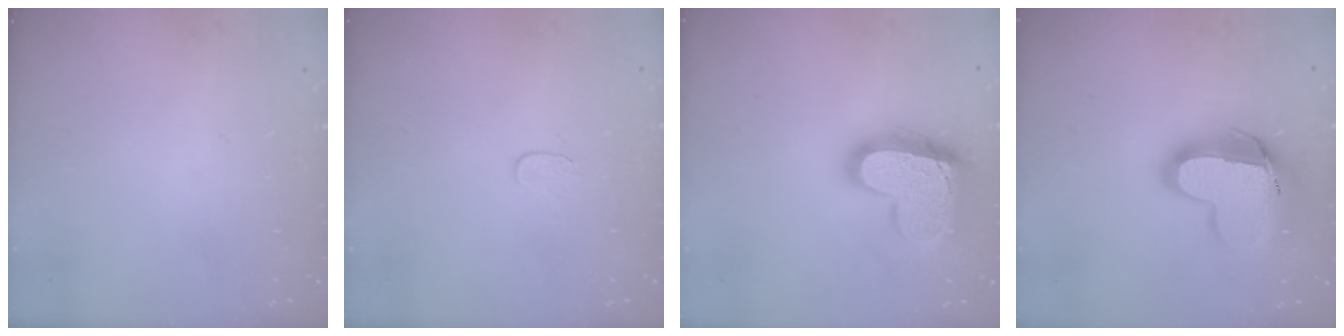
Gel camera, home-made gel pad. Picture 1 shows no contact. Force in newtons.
{"total": 3.7, "press": 3.7, "slide": 0.4}
{"total": 18.4, "press": 18.3, "slide": 1.7}
{"total": 15.3, "press": 15.2, "slide": 1.2}